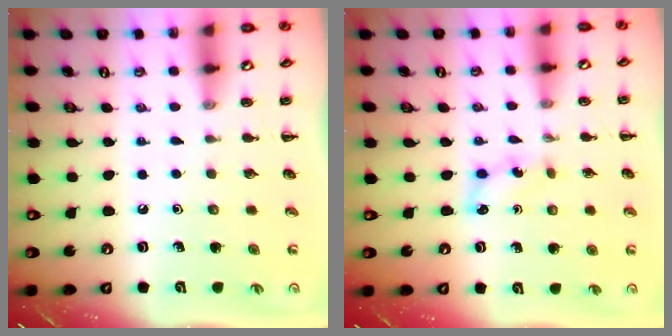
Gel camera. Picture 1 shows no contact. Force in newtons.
{"total": 3.6, "press": 3.5, "slide": 1.1}